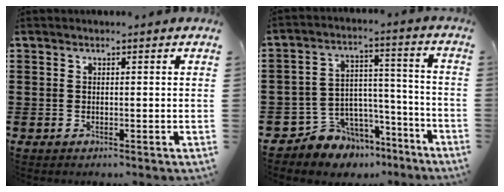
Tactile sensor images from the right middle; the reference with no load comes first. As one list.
[{"total": 6.6, "force": [-5.4, 3.6, -0.4], "torque": [-0.009, 0.015, -0.105]}]